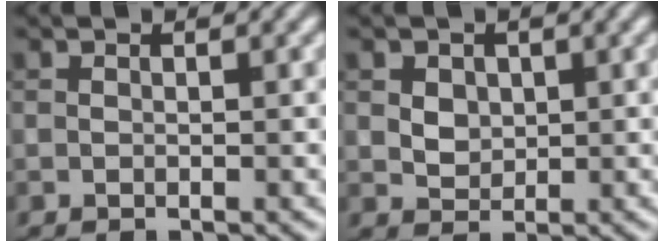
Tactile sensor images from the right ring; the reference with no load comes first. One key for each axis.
{"total": 2.6, "fx": 1.0, "fy": 2.0, "fz": 1.4, "tx": -0.035, "ty": 0.007, "tz": 0.026}